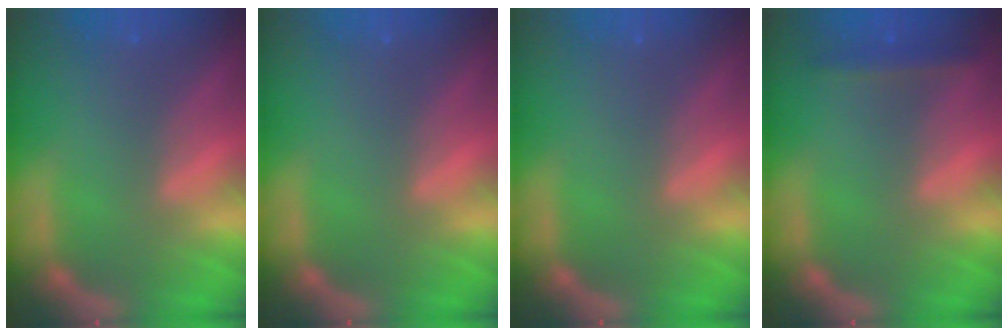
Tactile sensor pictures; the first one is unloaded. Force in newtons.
{"total": 0.0}
{"total": 0.0}
{"total": 1.9}